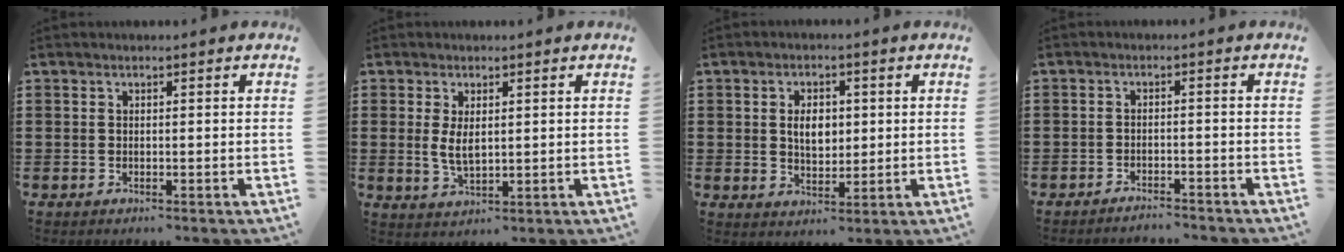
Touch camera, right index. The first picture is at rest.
{"total": 3.5, "force": [0.7, 1.5, 3.1], "torque": [-0.054, 0.000, 0.010]}
{"total": 4.3, "force": [0.4, 2.8, 3.2], "torque": [-0.053, 0.005, 0.001]}
{"total": 2.1, "force": [-2.1, 0.1, -0.1], "torque": [-0.003, 0.002, -0.044]}